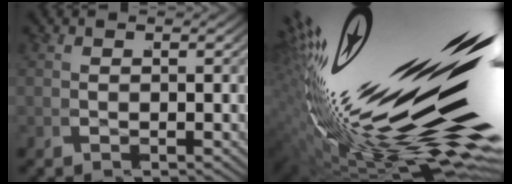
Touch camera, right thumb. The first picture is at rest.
{"total": 18.3, "force": [-1.6, 8.8, 15.9], "torque": [-0.219, -0.002, -0.010]}